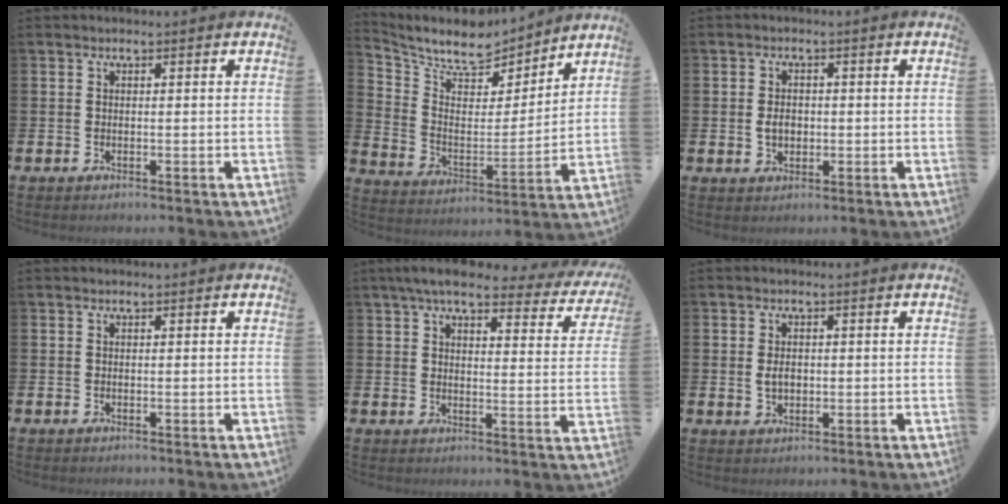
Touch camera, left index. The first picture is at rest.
{"total": 8.6, "force": [7.8, 3.0, 2.1], "torque": [-0.083, -0.058, 0.137]}
{"total": 2.5, "force": [-0.1, 1.9, 1.6], "torque": [-0.015, 0.001, -0.007]}
{"total": 0.0}
{"total": 6.2, "force": [5.4, 1.4, 2.9], "torque": [-0.065, -0.023, 0.091]}
{"total": 2.2, "force": [0.1, 1.5, 1.6], "torque": [-0.023, 0.003, -0.002]}